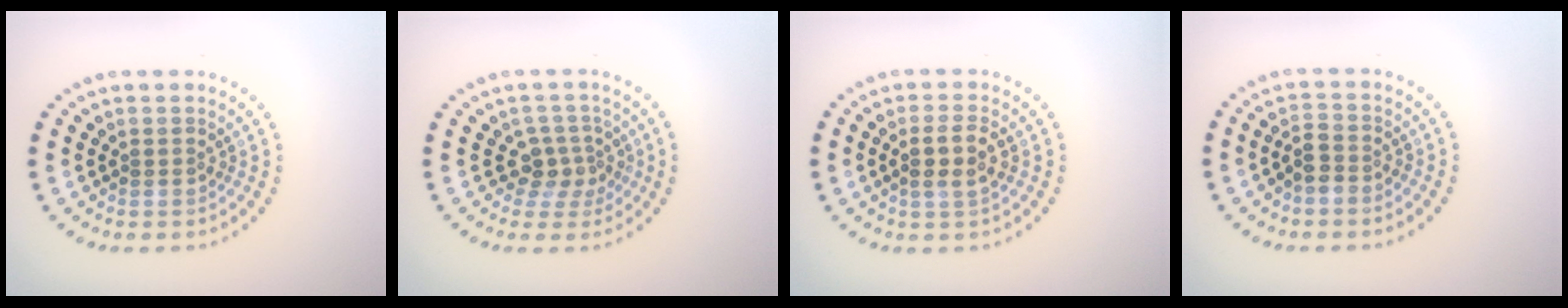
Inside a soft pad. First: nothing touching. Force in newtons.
{"total": 2.6, "press": 1.9, "slide": 1.7}
{"total": 2.4, "press": 2.3, "slide": 0.8}
{"total": 2.1, "press": 1.8, "slide": 0.9}